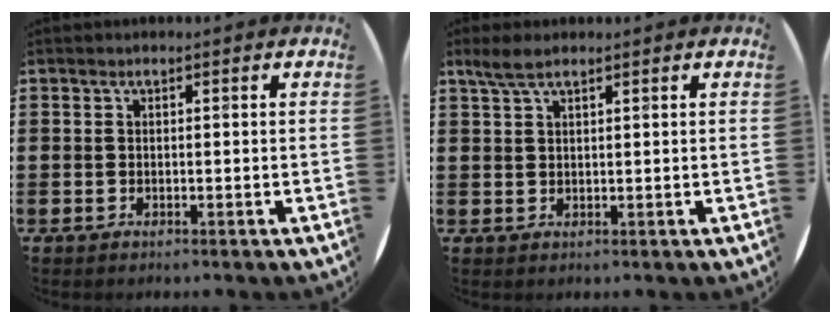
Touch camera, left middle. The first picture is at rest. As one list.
[{"total": 2.6, "force": [2.0, 0.6, 1.6], "torque": [-0.035, 0.004, 0.036]}]